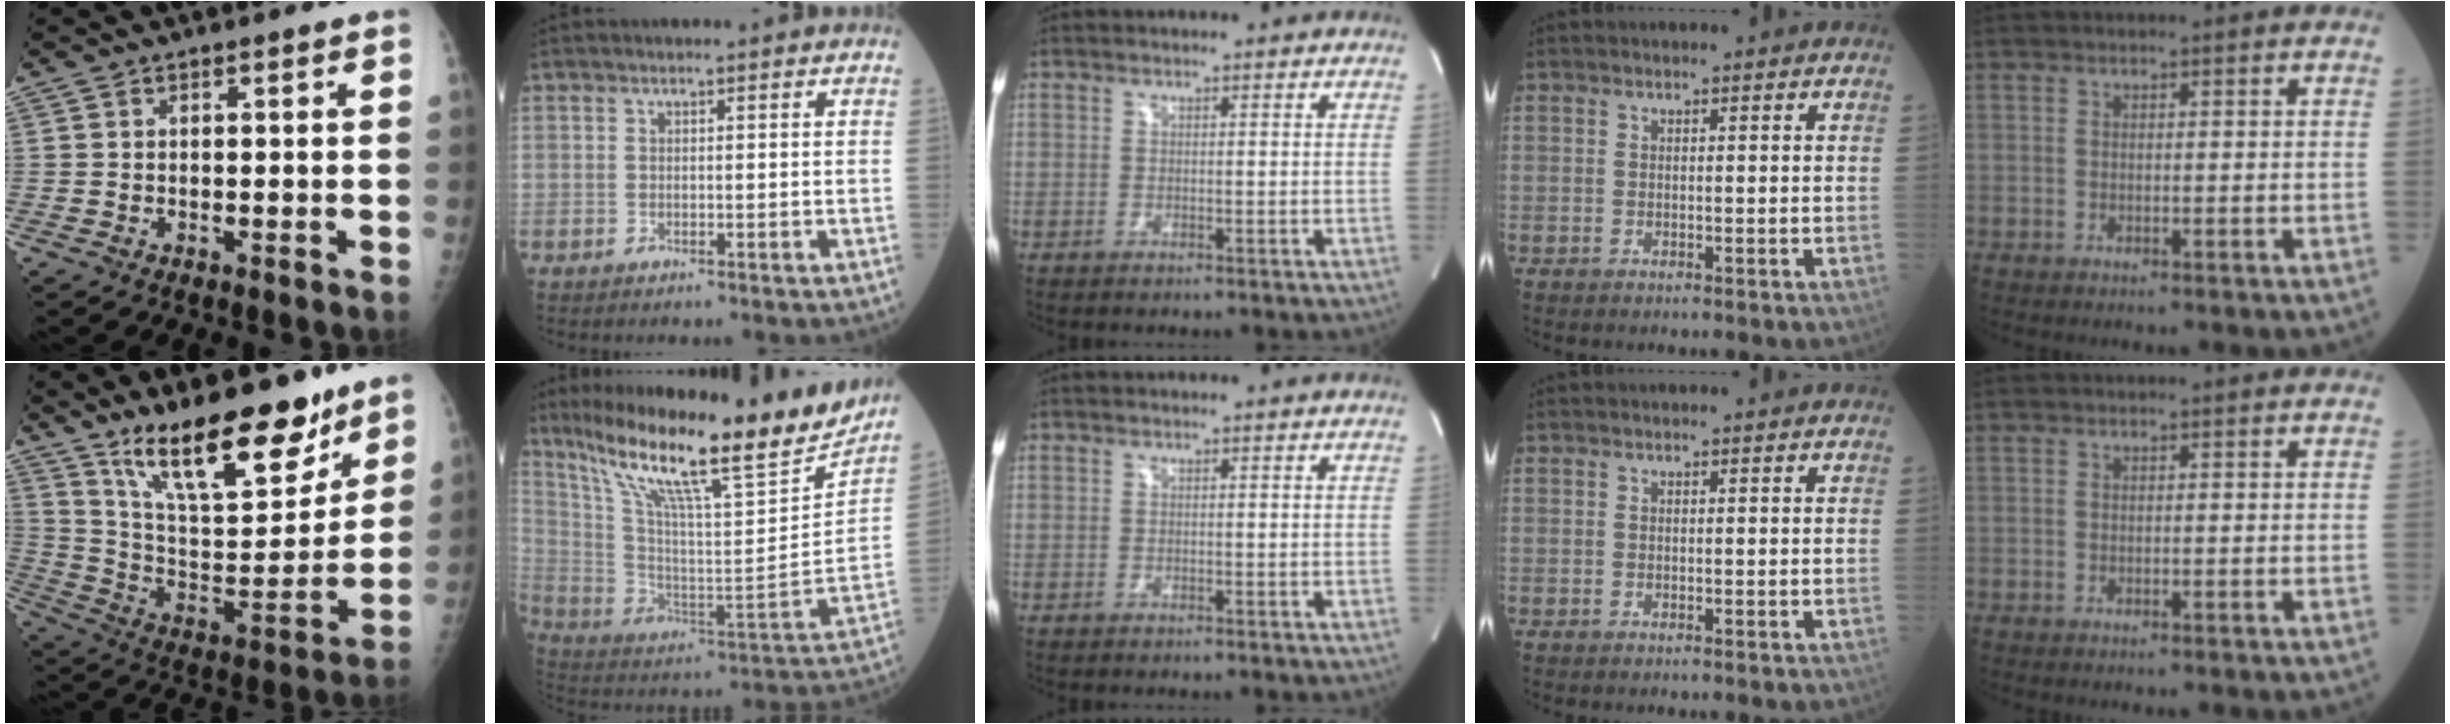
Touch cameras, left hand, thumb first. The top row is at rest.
{"thumb": {"total": 22.0, "force": [15.7, 7.6, 13.5], "torque": [-0.168, -0.093, 0.268]}, "index": {"total": 26.0, "force": [20.0, 2.2, 16.4], "torque": [-0.285, -0.026, 0.316]}}